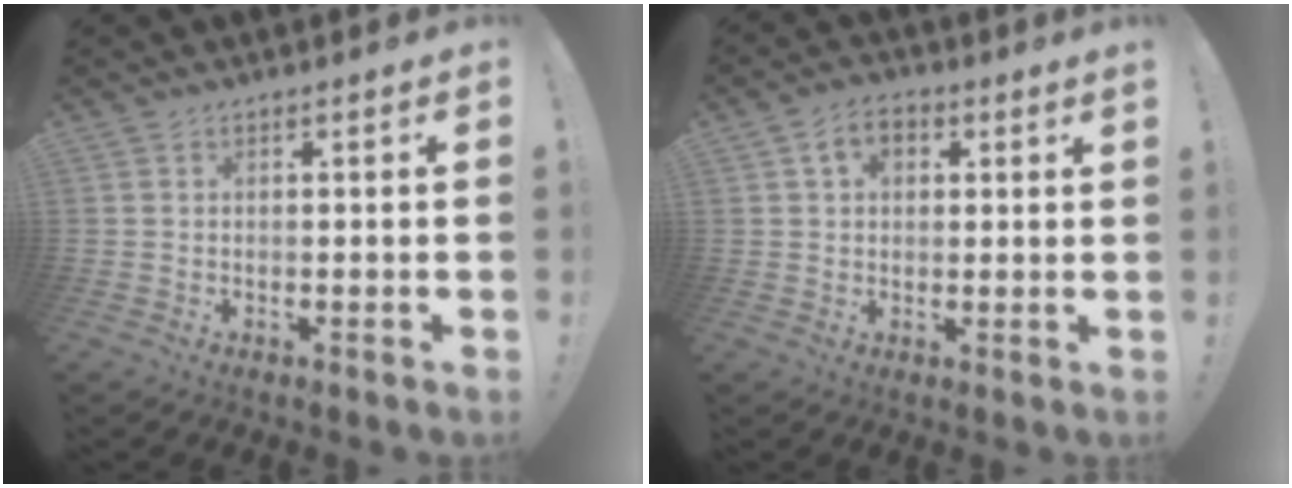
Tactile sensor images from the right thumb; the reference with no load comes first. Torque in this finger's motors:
{"motor_torque": [0.04, 0.05, 0.33, 0.27, 0.00]}